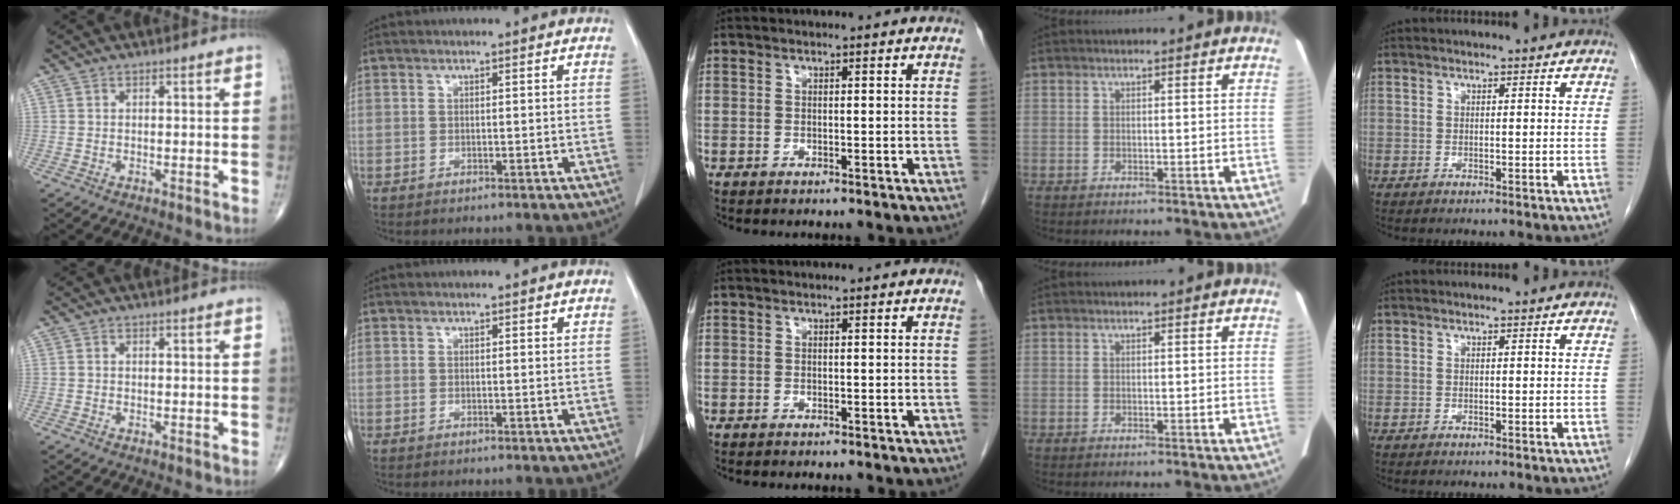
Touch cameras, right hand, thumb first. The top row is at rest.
{}